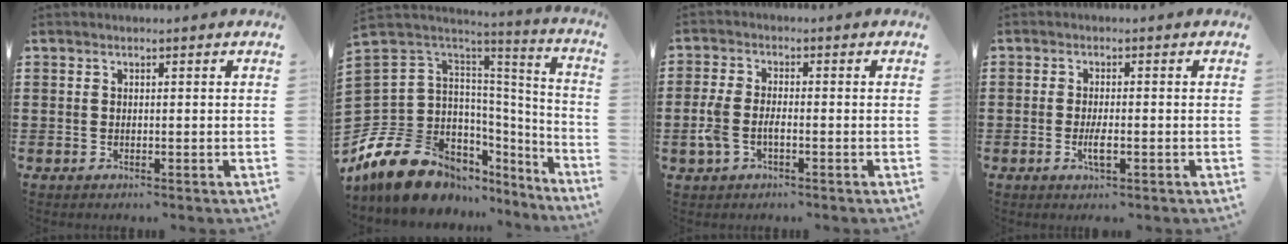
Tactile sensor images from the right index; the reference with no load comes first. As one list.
[{"total": 15.6, "force": [-10.6, 9.2, 6.8], "torque": [-0.167, -0.001, -0.179]}, {"total": 3.8, "force": [-1.2, 1.9, 3.0], "torque": [-0.081, -0.004, -0.031]}, {"total": 3.1, "force": [-0.9, 0.7, 2.9], "torque": [-0.064, -0.007, -0.020]}]